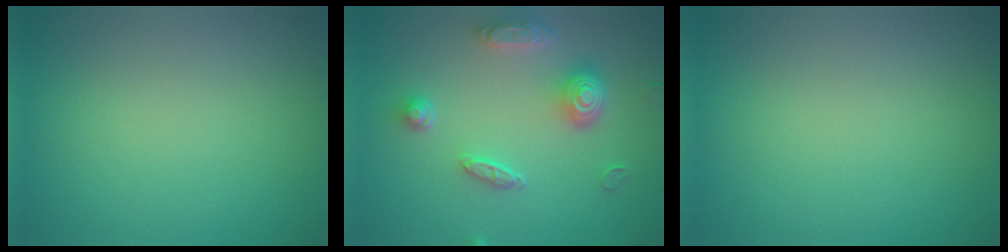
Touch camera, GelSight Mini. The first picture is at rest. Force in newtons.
{"total": 4.9, "press": 4.0, "slide": 2.8}
{"total": 0.0}